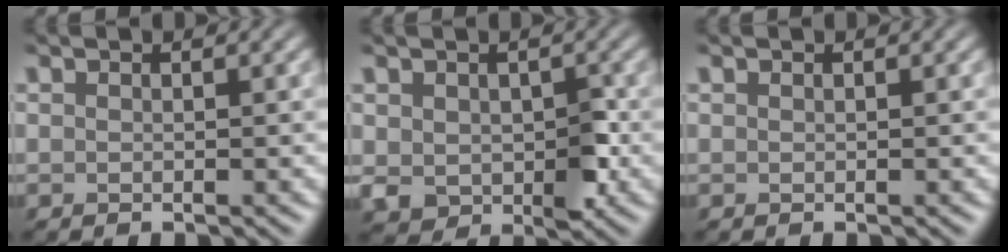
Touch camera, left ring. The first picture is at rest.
{"total": 3.4, "force": [-0.5, 2.5, 2.3], "torque": [-0.038, -0.013, -0.012]}
{"total": 0.0}